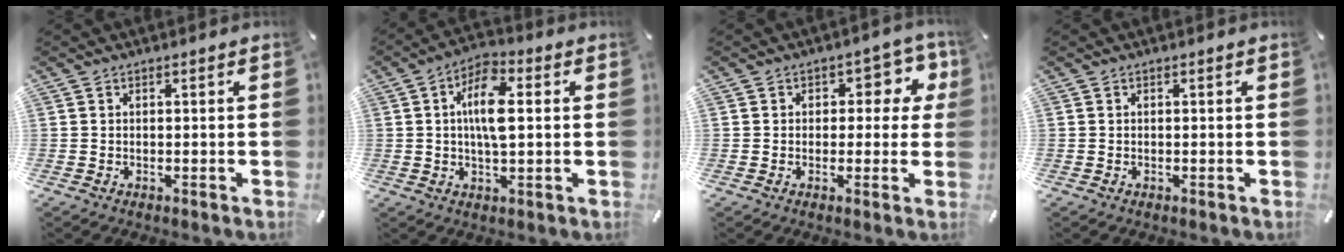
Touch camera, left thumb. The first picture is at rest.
{"total": 9.7, "force": [1.4, 4.2, 8.7], "torque": [-0.168, -0.001, 0.015]}
{"total": 6.9, "force": [1.9, 5.0, 4.4], "torque": [-0.046, -0.004, 0.026]}
{"total": 0.0}